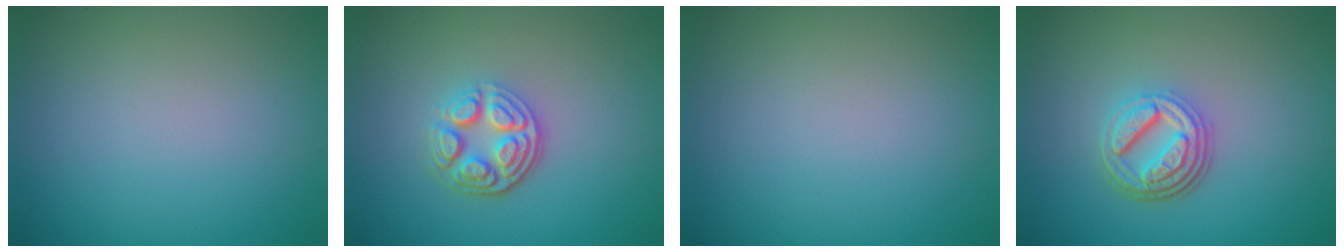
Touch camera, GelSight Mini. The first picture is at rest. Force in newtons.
{"total": 4.3, "press": 3.3, "slide": 2.7}
{"total": 0.0}
{"total": 4.7, "press": 3.5, "slide": 3.2}